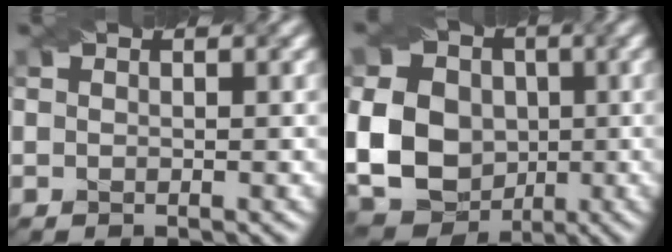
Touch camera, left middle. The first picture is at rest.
{"total": 14.5, "force": [-0.5, 12.2, 7.7], "torque": [-0.151, 0.005, -0.031]}